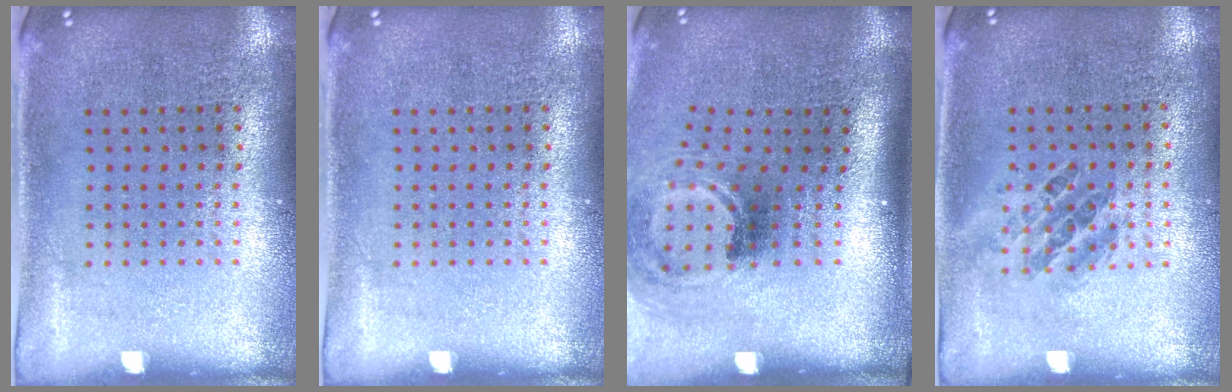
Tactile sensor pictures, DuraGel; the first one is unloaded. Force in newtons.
{"total": 0.0}
{"total": 2.0, "press": 1.3, "slide": 1.5}
{"total": 0.9, "press": 0.9, "slide": 0.4}